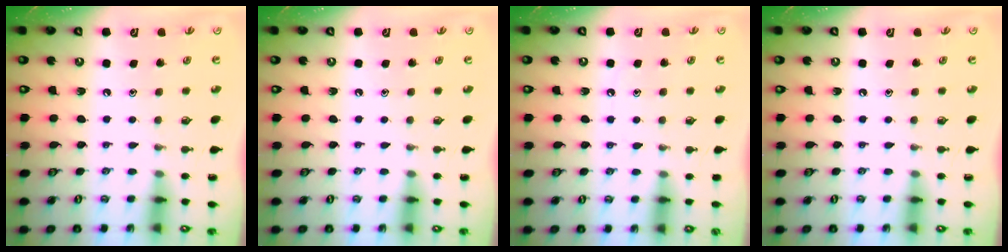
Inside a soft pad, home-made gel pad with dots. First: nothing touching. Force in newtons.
{"total": 0.0}
{"total": 6.2, "press": 6.1, "slide": 0.9}
{"total": 0.0}